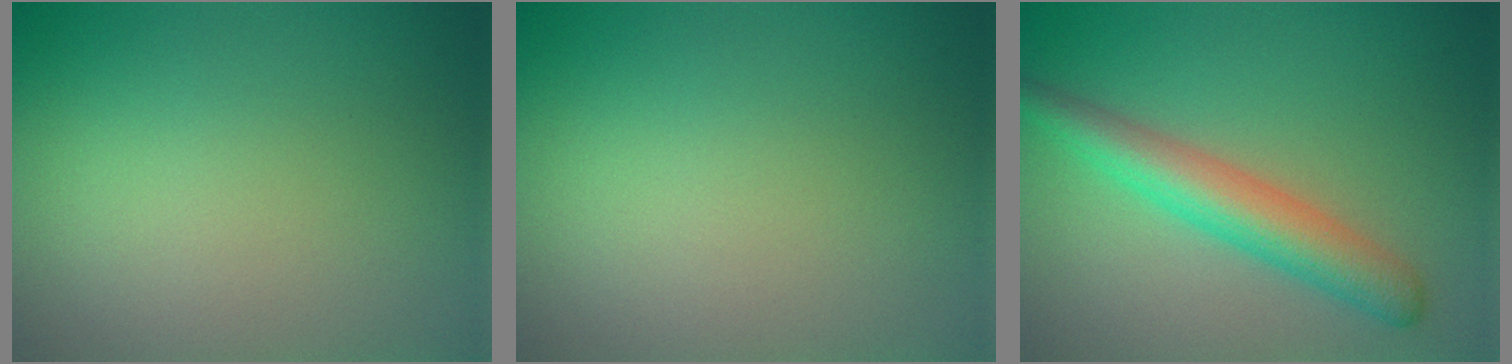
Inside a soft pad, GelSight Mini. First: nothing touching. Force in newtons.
{"total": 0.0}
{"total": 4.9, "press": 4.9, "slide": 0.1}